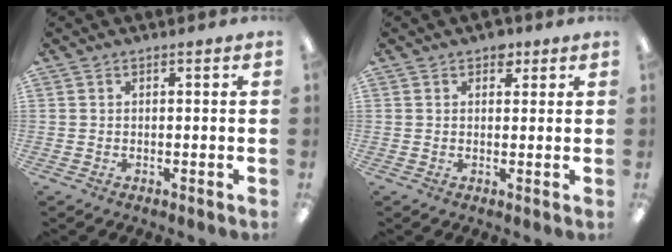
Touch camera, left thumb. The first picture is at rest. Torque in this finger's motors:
{"motor_torque": [0.18, 0.18, 0.02, -0.02, 0.06]}